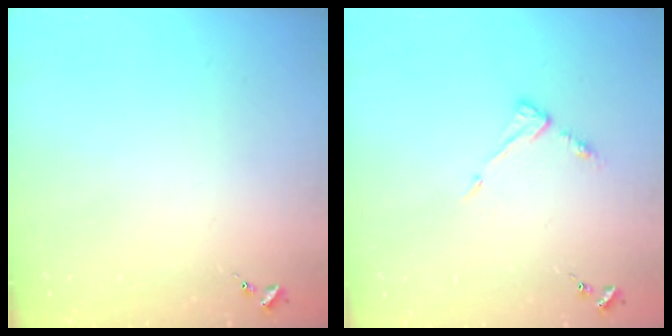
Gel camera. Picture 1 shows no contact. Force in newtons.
{"total": 5.6, "press": 5.6, "slide": 0.3}